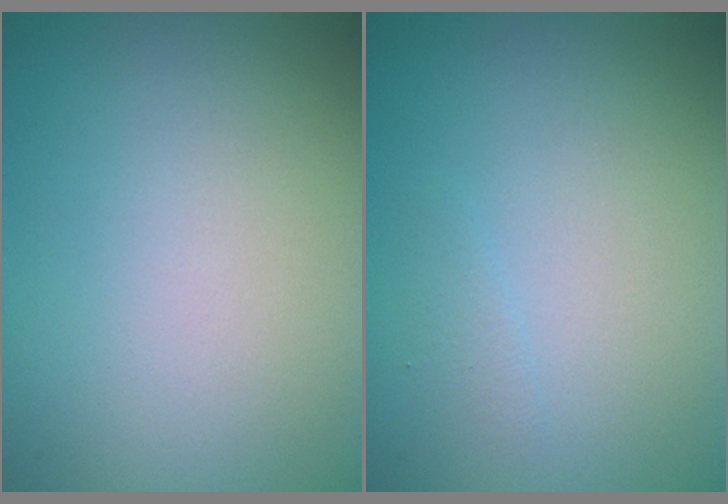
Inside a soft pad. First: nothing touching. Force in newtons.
{"total": 0.6, "press": 0.6, "slide": 0.0}